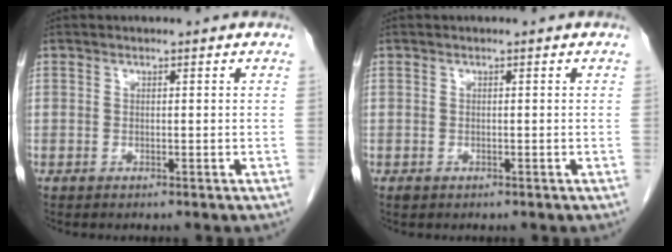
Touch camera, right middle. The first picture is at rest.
{"total": 0.5, "force": [-0.3, 0.4, 0.2], "torque": [-0.005, 0.001, -0.003]}